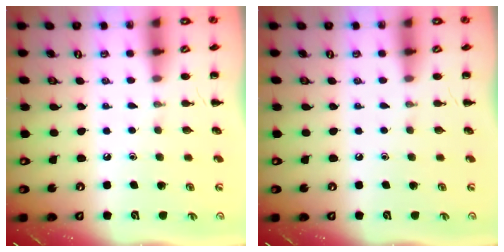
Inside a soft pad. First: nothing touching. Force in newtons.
{"total": 0.0}